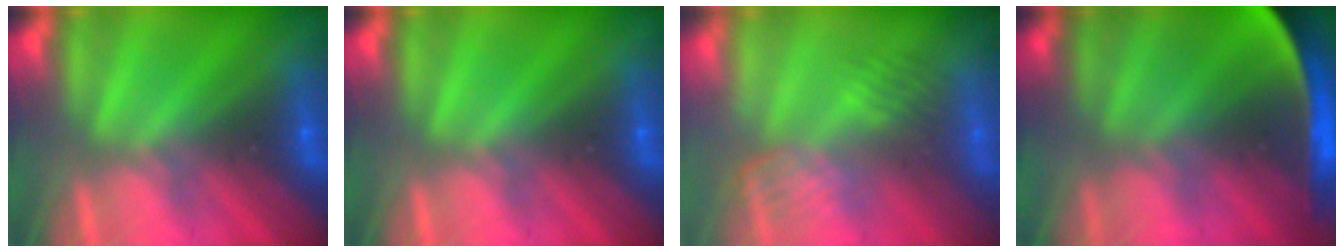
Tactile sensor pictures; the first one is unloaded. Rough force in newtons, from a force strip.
{"total": 0.0}
{"total": 2.8}
{"total": 9.1}